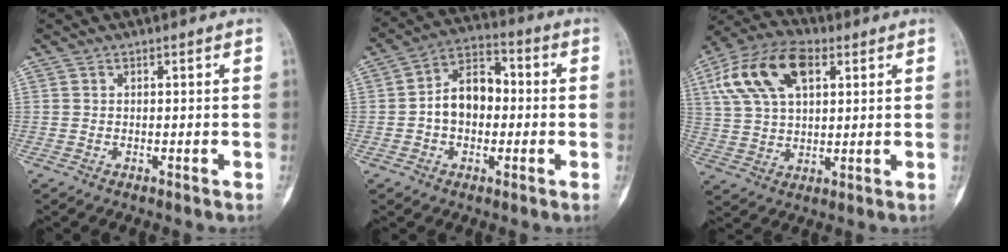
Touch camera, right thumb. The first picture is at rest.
{"total": 10.0, "force": [-0.7, 7.0, 7.1], "torque": [-0.094, 0.034, -0.026]}
{"total": 15.7, "force": [5.9, 8.9, 11.6], "torque": [-0.213, 0.012, 0.106]}